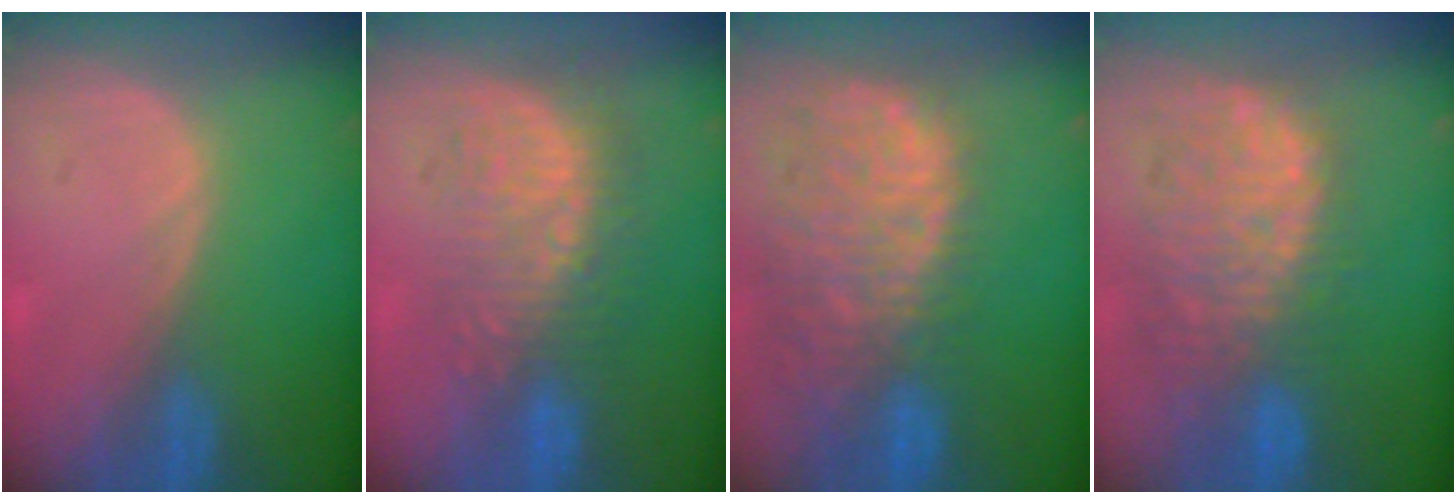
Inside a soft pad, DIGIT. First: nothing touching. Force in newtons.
{"total": 8.9, "press": 8.6, "slide": 2.3}
{"total": 13.8, "press": 11.3, "slide": 7.9}
{"total": 11.0, "press": 10.1, "slide": 4.3}